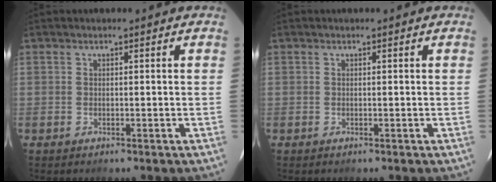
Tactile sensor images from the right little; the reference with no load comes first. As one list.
[{"total": 0.0}]